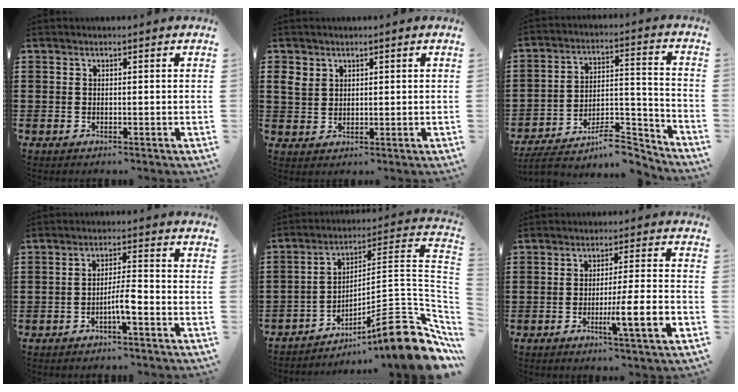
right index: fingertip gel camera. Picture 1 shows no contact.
{"total": 3.1, "force": [1.6, 2.5, 0.9], "torque": [-0.030, 0.011, 0.031]}
{"total": 9.6, "force": [-7.8, 3.2, 4.4], "torque": [-0.060, 0.029, -0.144]}
{"total": 4.1, "force": [-1.9, 0.5, 3.6], "torque": [-0.070, 0.000, -0.039]}
{"total": 13.2, "force": [-7.6, 1.7, 10.7], "torque": [-0.142, 0.003, -0.134]}
{"total": 7.4, "force": [-2.7, -0.1, 6.9], "torque": [-0.109, -0.009, -0.045]}